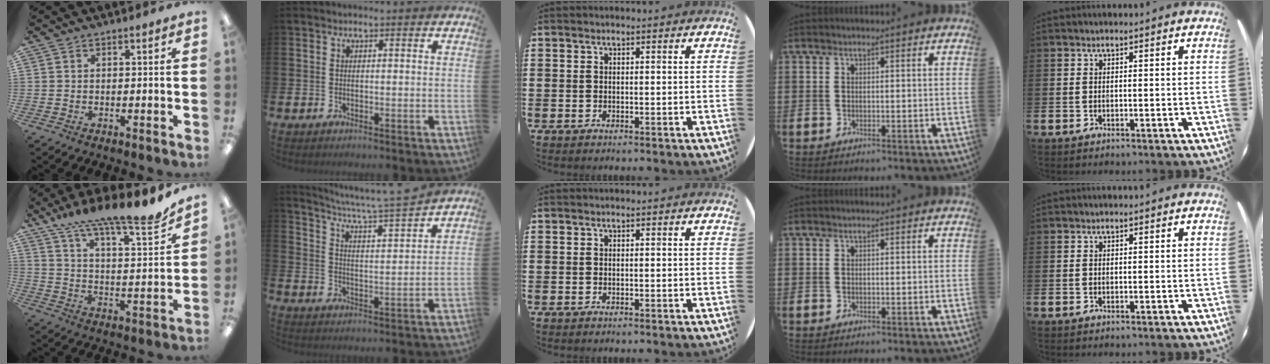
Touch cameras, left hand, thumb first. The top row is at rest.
{"thumb": {"total": 15.6, "force": [14.0, 1.8, 6.7], "torque": [-0.117, -0.107, 0.236]}, "index": {"total": 6.9, "force": [6.5, -0.1, 2.3], "torque": [-0.067, -0.057, 0.106]}}